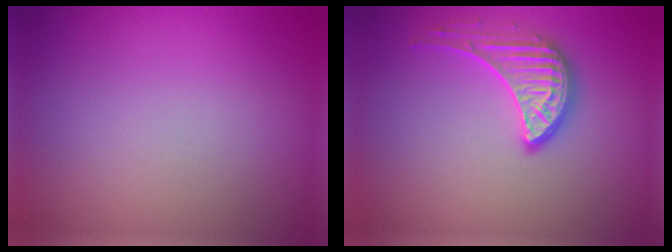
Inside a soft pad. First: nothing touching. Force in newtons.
{"total": 3.4, "press": 3.0, "slide": 1.7}